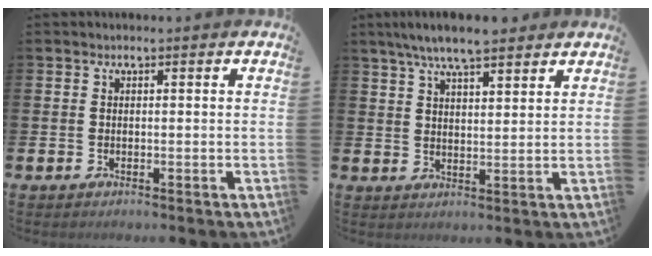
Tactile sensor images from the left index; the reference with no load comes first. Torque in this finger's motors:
{"motor_torque": [1.08, -1.06, 0.69, 0.21]}